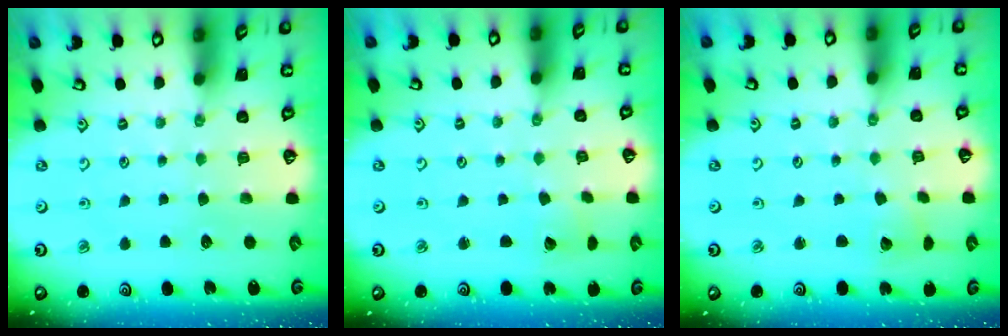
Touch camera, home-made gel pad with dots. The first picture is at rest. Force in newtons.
{"total": 3.3, "press": 3.3, "slide": 0.2}
{"total": 2.5, "press": 2.5, "slide": 0.3}